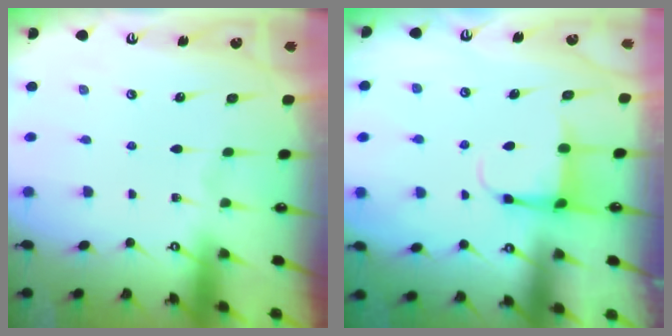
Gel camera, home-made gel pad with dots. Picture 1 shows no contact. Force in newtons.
{"total": 5.0, "press": 4.9, "slide": 0.7}